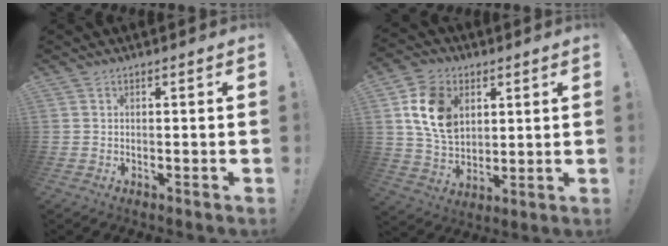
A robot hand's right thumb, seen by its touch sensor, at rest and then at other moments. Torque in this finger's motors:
{"motor_torque": [0.31, 0.56, 0.31, -0.05, 0.10]}